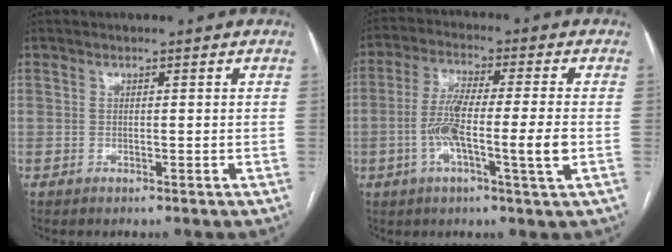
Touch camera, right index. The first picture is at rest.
{"total": 10.1, "force": [-2.3, 0.3, 9.9], "torque": [-0.187, -0.001, -0.048]}